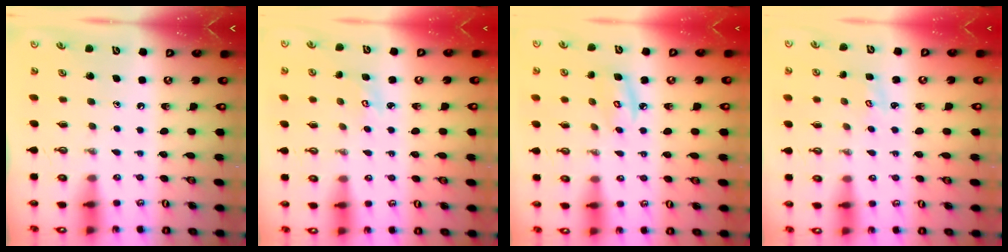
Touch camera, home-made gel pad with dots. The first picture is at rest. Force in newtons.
{"total": 2.8, "press": 2.8, "slide": 0.3}
{"total": 5.4, "press": 5.4, "slide": 0.3}
{"total": 2.0, "press": 1.9, "slide": 0.2}